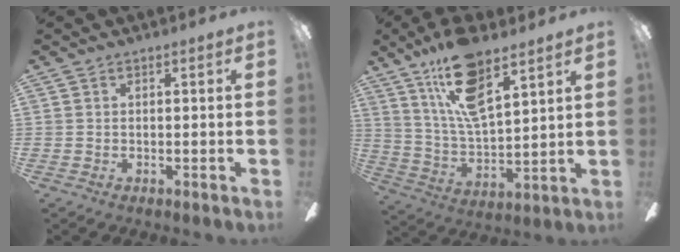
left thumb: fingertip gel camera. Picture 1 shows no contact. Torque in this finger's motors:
{"motor_torque": [0.36, 0.28, 1.30, -1.47, 0.09]}